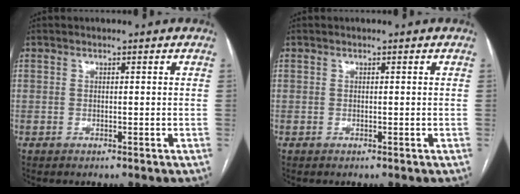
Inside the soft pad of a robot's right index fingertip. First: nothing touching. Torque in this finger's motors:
{"motor_torque": [0.00, 0.00, 0.00, 0.00]}